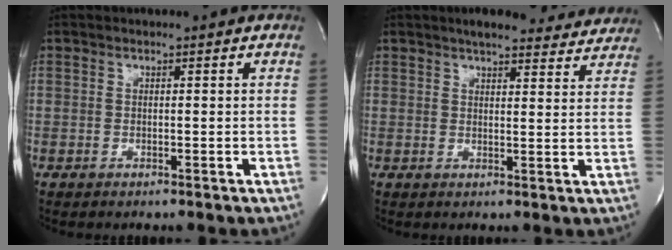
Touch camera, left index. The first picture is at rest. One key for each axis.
{"total": 14.0, "fx": 12.8, "fy": 3.0, "fz": 4.9, "tx": -0.046, "ty": 0.011, "tz": 0.148}